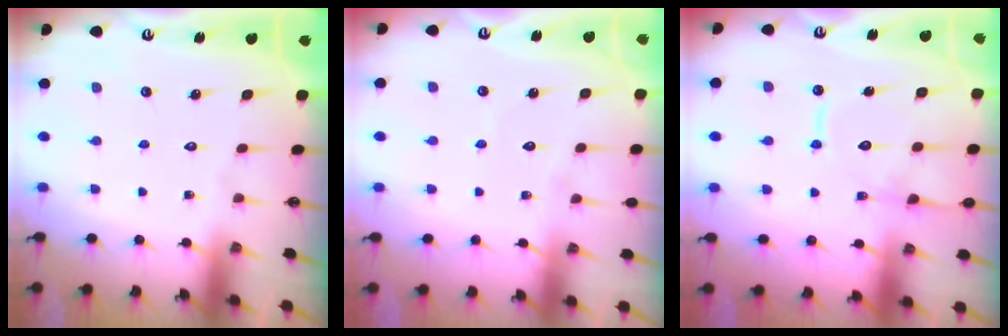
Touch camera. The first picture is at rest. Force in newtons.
{"total": 2.7, "press": 2.7, "slide": 0.3}
{"total": 12.5, "press": 12.5, "slide": 1.2}